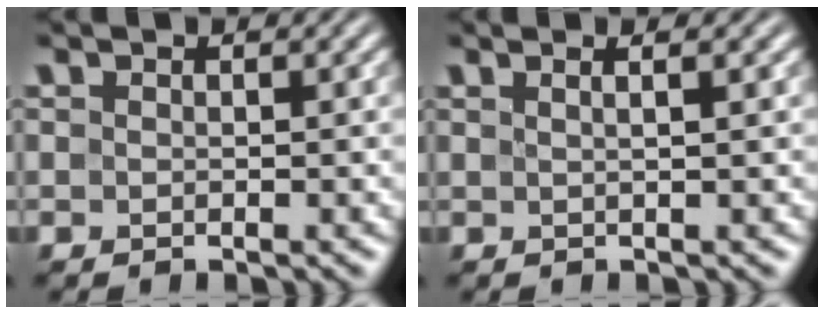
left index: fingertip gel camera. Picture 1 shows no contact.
{"total": 2.5, "force": [1.2, 1.0, 2.0], "torque": [-0.008, 0.008, -0.013]}